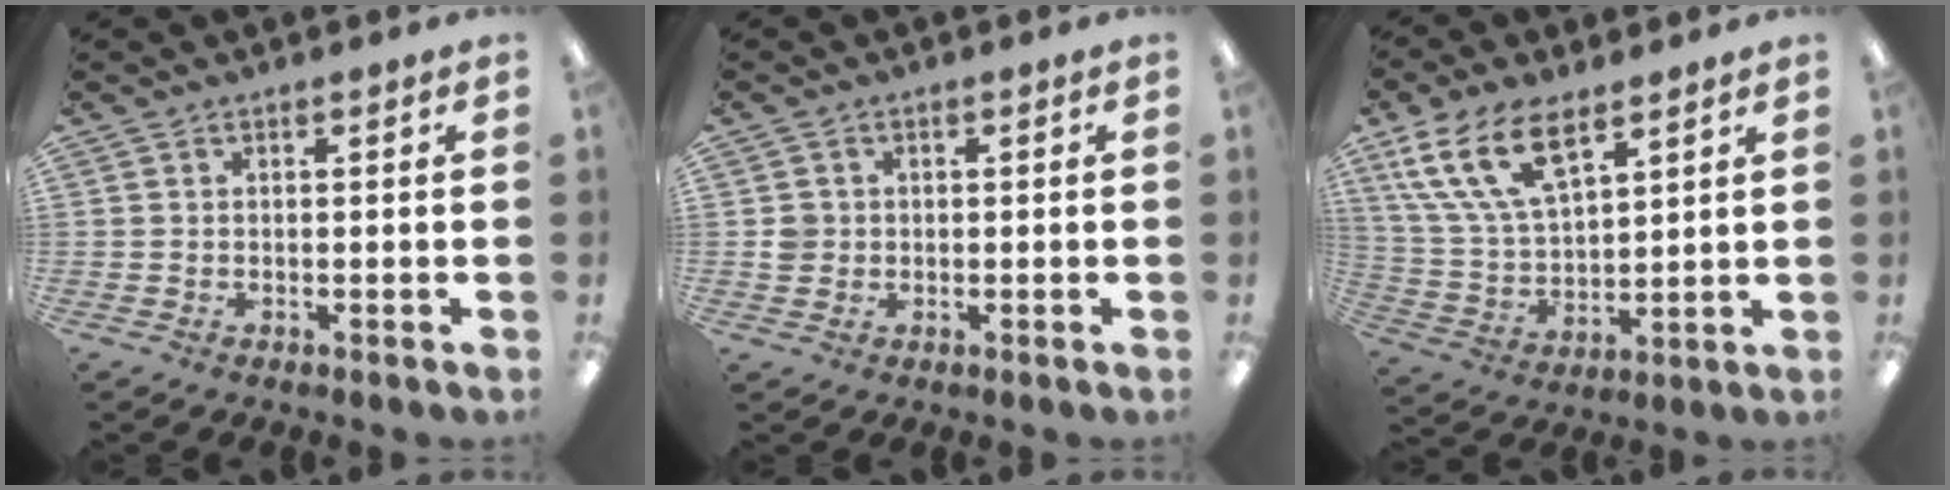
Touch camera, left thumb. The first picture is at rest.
{"total": 2.8, "force": [0.1, 2.7, 0.8], "torque": [-0.011, 0.000, -0.001]}
{"total": 16.4, "force": [9.2, 8.1, 10.8], "torque": [-0.231, -0.020, 0.170]}